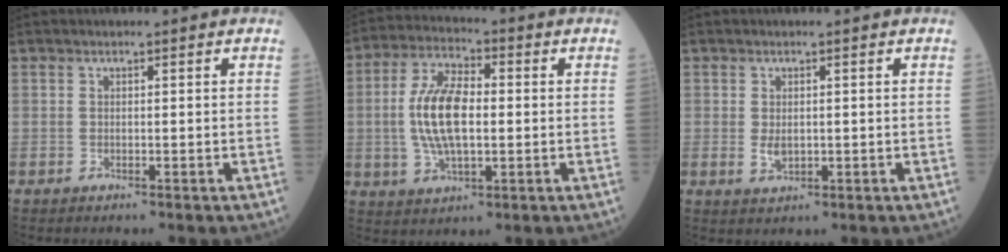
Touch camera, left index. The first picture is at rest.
{"total": 10.8, "force": [-0.2, 4.2, 9.9], "torque": [-0.209, 0.011, -0.003]}
{"total": 2.1, "force": [0.0, 1.3, 1.7], "torque": [-0.035, -0.005, 0.005]}